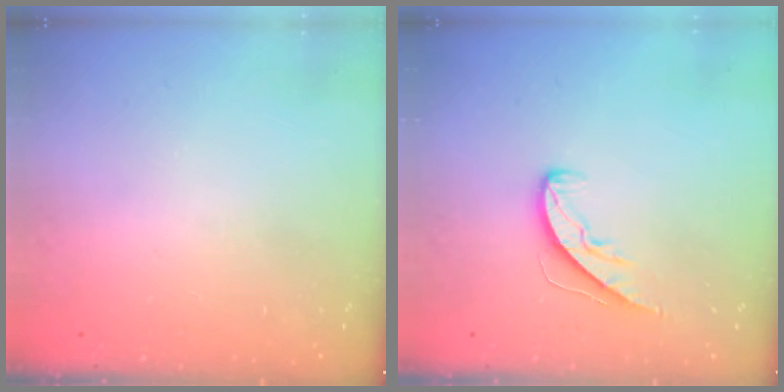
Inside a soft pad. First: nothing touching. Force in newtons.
{"total": 6.5, "press": 6.5, "slide": 0.4}